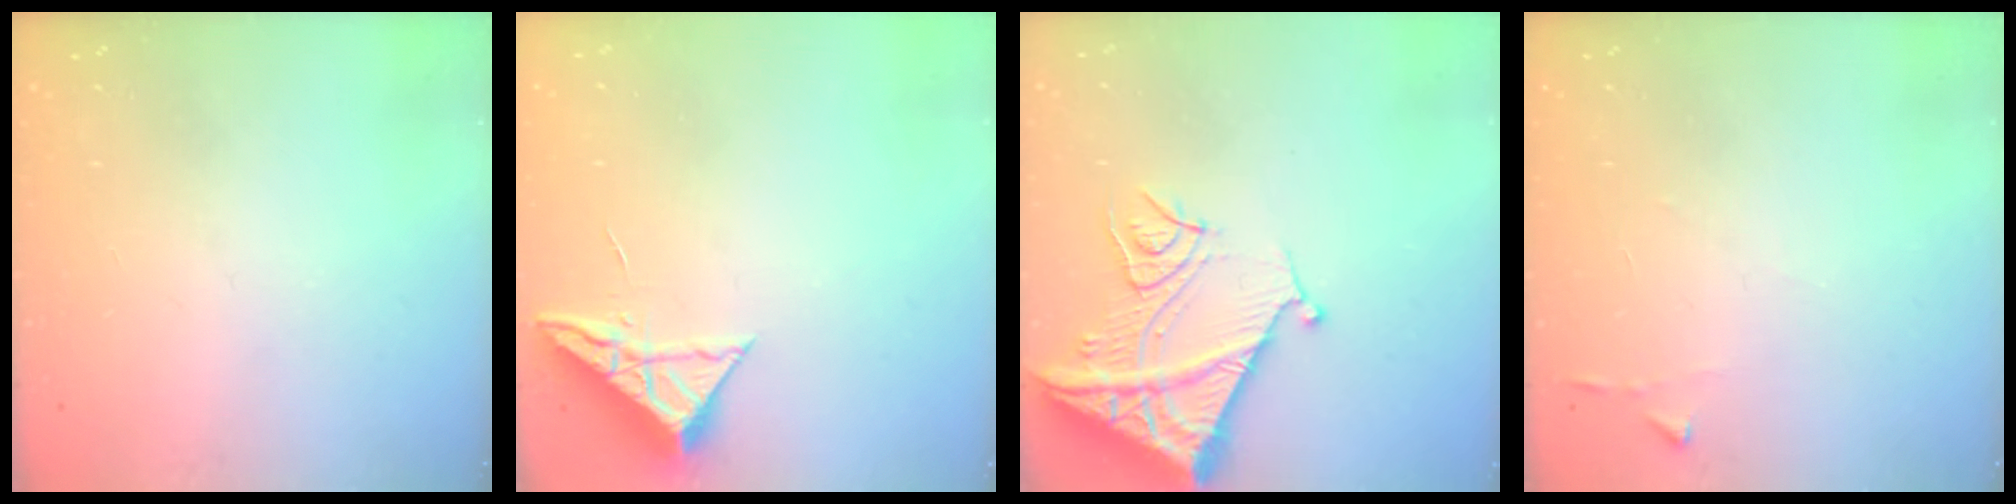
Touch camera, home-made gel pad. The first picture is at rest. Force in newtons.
{"total": 6.9, "press": 6.9, "slide": 0.3}
{"total": 13.8, "press": 13.7, "slide": 1.4}
{"total": 2.9, "press": 2.9, "slide": 0.3}